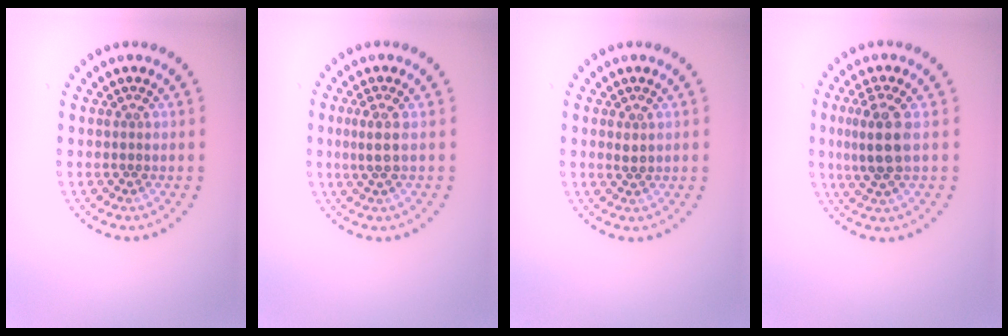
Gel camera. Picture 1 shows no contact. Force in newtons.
{"total": 1.7, "press": 1.4, "slide": 1.0}
{"total": 0.7, "press": 0.7, "slide": 0.1}
{"total": 3.5, "press": 3.1, "slide": 1.6}